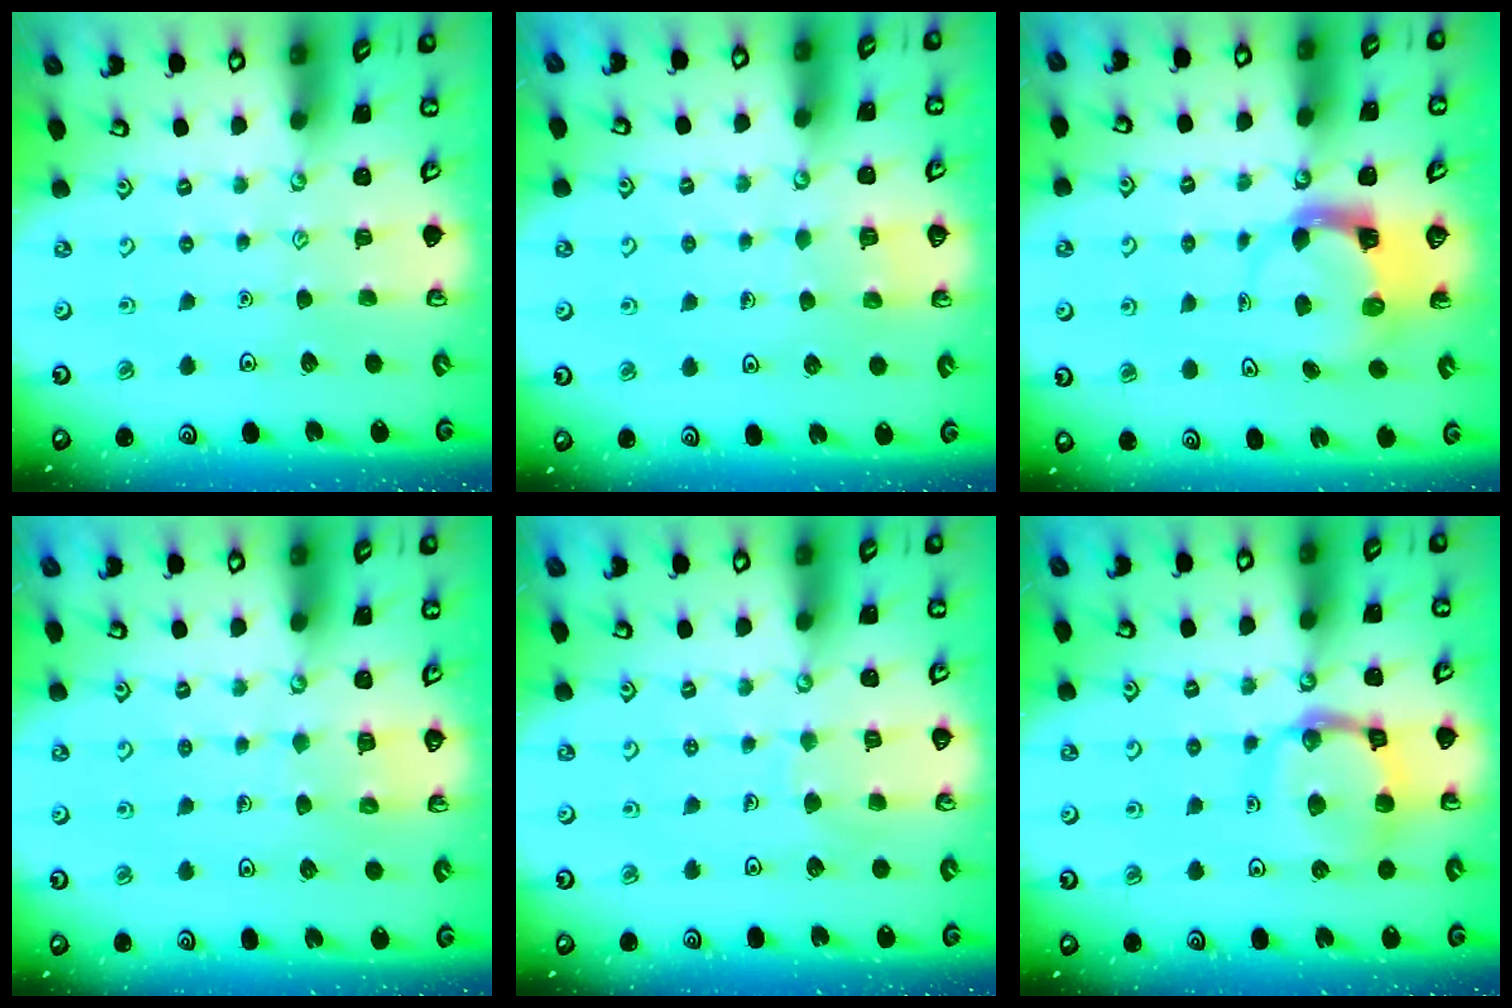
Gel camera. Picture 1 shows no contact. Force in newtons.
{"total": 2.7, "press": 2.7, "slide": 0.1}
{"total": 3.7, "press": 3.6, "slide": 0.5}
{"total": 4.4, "press": 4.4, "slide": 0.4}
{"total": 6.4, "press": 6.4, "slide": 0.5}
{"total": 13.5, "press": 13.5, "slide": 1.4}